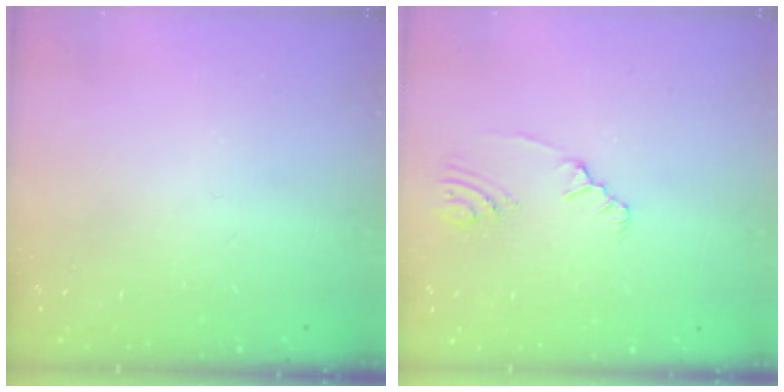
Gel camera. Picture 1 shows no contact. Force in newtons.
{"total": 2.1, "press": 1.9, "slide": 0.9}